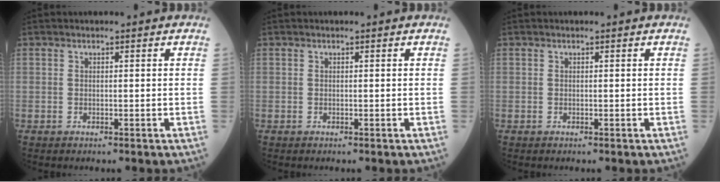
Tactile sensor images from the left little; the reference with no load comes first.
{"total": 0.0}
{"total": 0.0}